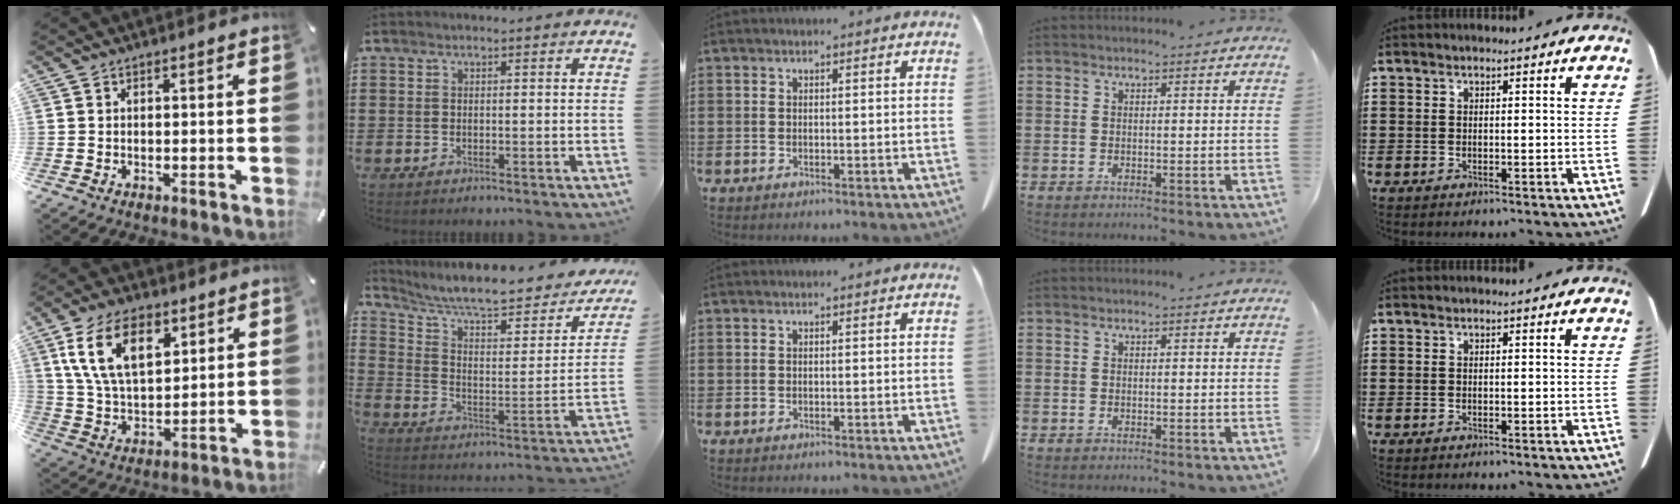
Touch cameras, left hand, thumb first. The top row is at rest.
{"thumb": {"total": 14.7, "force": [7.2, 8.3, 9.7], "torque": [-0.212, -0.012, 0.126]}, "index": {"total": 8.5, "force": [7.1, 1.2, 4.4], "torque": [-0.106, -0.047, 0.119]}}